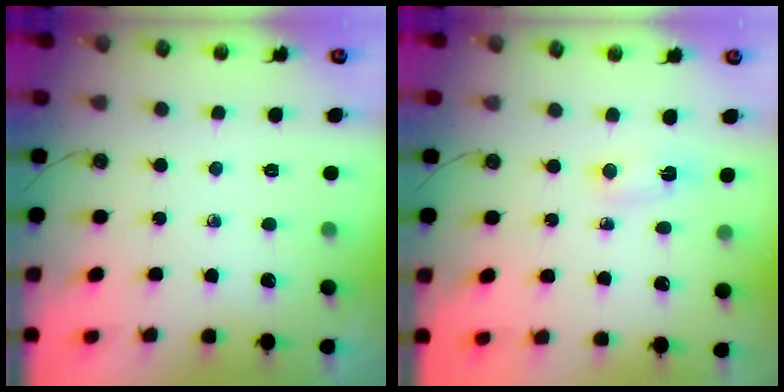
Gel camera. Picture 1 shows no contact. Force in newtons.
{"total": 2.9, "press": 1.6, "slide": 2.4}